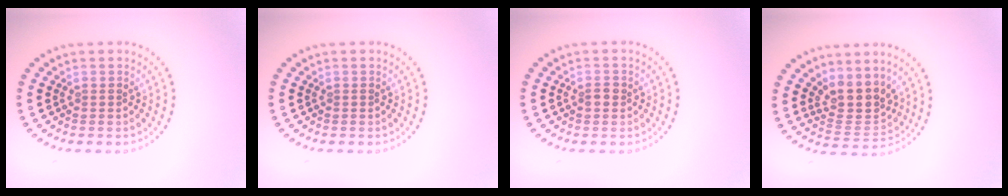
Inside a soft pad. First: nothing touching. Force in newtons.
{"total": 0.0}
{"total": 1.1, "press": 1.1, "slide": 0.1}
{"total": 3.8, "press": 3.1, "slide": 2.1}